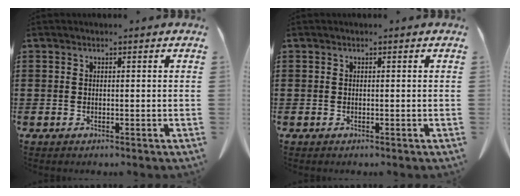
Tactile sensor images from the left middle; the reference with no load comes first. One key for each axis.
{"total": 0.0}